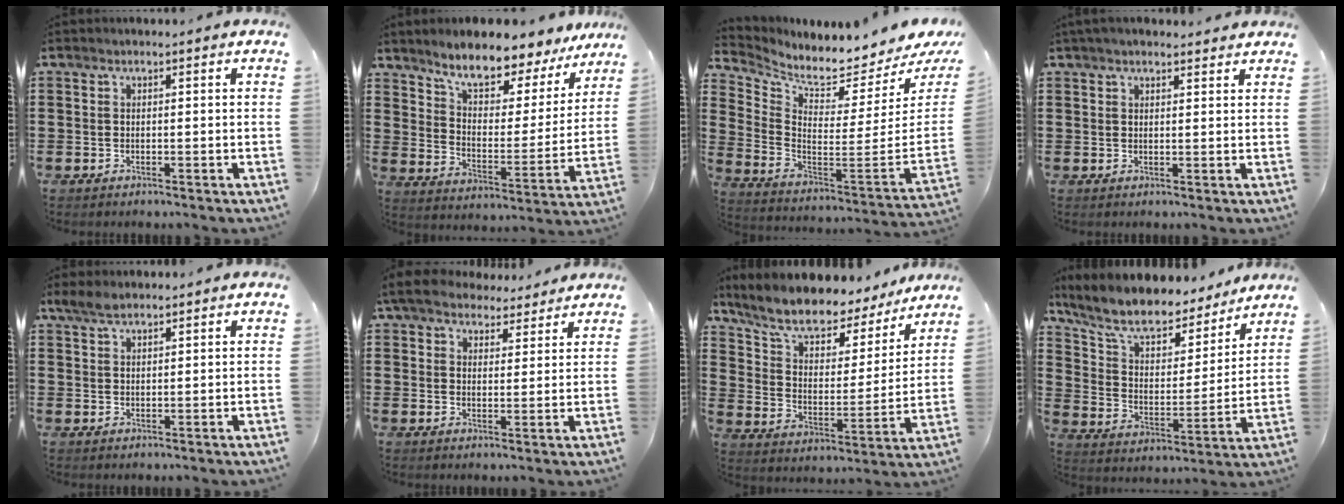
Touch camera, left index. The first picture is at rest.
{"total": 7.7, "force": [6.9, 2.0, 2.7], "torque": [-0.072, -0.053, 0.116]}
{"total": 4.1, "force": [3.9, 0.1, 1.4], "torque": [-0.048, -0.069, 0.057]}
{"total": 1.9, "force": [1.7, 0.5, 0.6], "torque": [-0.015, 0.005, 0.032]}
{"total": 2.3, "force": [1.8, 1.1, 0.9], "torque": [-0.025, 0.005, 0.034]}
{"total": 5.5, "force": [4.9, 2.1, 1.5], "torque": [-0.050, -0.011, 0.089]}
{"total": 8.8, "force": [7.7, 2.8, 3.1], "torque": [-0.092, -0.053, 0.130]}
{"total": 9.3, "force": [8.1, 2.9, 3.5], "torque": [-0.107, -0.050, 0.141]}